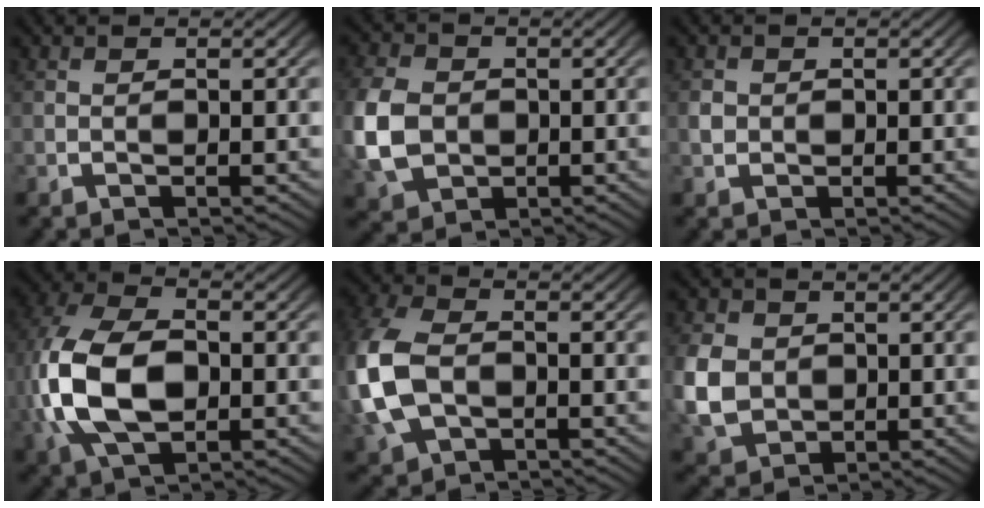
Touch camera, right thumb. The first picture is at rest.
{"total": 6.8, "force": [-0.5, 5.5, 3.9], "torque": [-0.115, -0.024, 0.007]}
{"total": 1.3, "force": [0.1, 1.2, 0.4], "torque": [-0.011, -0.003, 0.003]}
{"total": 11.9, "force": [-0.8, 8.1, 8.7], "torque": [-0.240, -0.043, 0.011]}
{"total": 8.4, "force": [-0.9, 6.4, 5.4], "torque": [-0.177, -0.034, 0.006]}
{"total": 6.3, "force": [-0.2, 5.4, 3.4], "torque": [-0.105, -0.030, 0.017]}